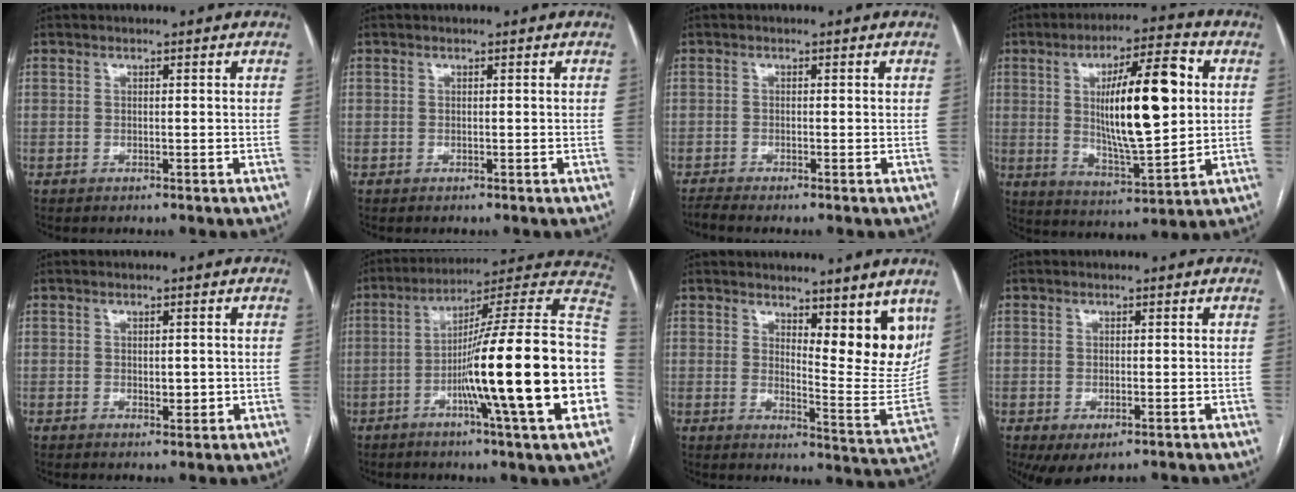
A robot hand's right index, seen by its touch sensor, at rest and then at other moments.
{"total": 0.0}
{"total": 1.5, "force": [-1.3, -0.5, 0.6], "torque": [-0.016, -0.003, -0.028]}
{"total": 16.7, "force": [2.9, 3.5, 16.1], "torque": [-0.272, 0.006, 0.049]}
{"total": 1.9, "force": [0.0, 1.0, 1.7], "torque": [-0.023, -0.003, 0.005]}
{"total": 27.1, "force": [-5.4, -0.6, 26.6], "torque": [-0.311, -0.001, -0.105]}
{"total": 11.7, "force": [8.2, 2.8, 7.8], "torque": [-0.086, -0.032, 0.109]}
{"total": 3.9, "force": [-1.6, 1.7, 3.1], "torque": [-0.049, -0.010, -0.015]}